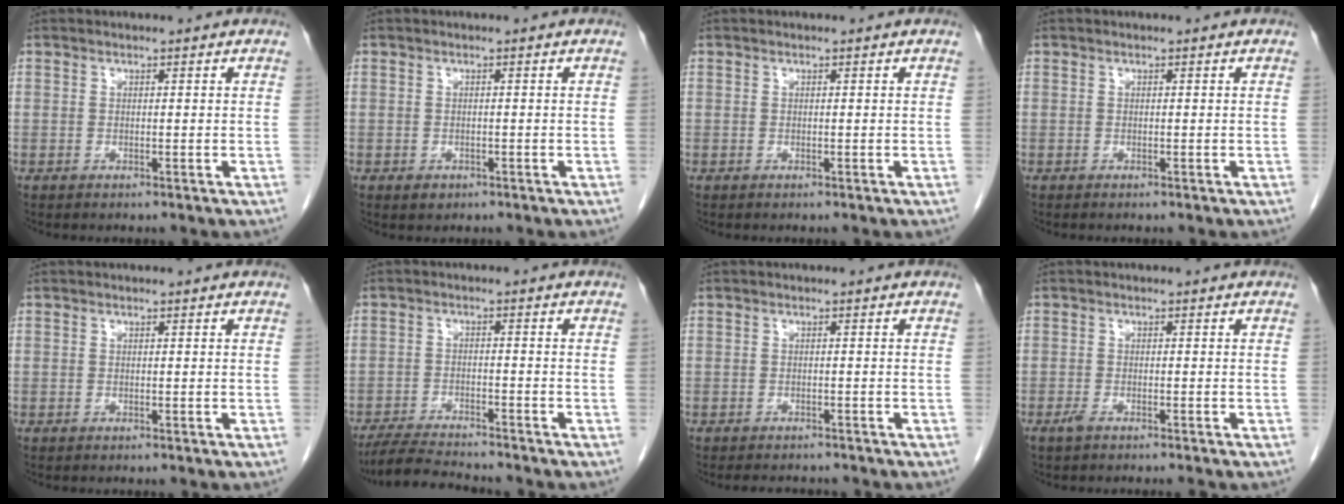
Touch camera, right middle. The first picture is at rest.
{"total": 1.2, "force": [-0.6, 0.9, 0.5], "torque": [-0.008, 0.002, -0.003]}
{"total": 0.0}
{"total": 0.0}
{"total": 0.0}
{"total": 6.9, "force": [-6.5, 0.2, 2.2], "torque": [-0.039, -0.019, -0.113]}
{"total": 4.0, "force": [-3.6, 1.3, 1.1], "torque": [-0.011, -0.004, -0.048]}
{"total": 2.3, "force": [-1.8, 0.2, 1.4], "torque": [-0.024, -0.004, -0.028]}